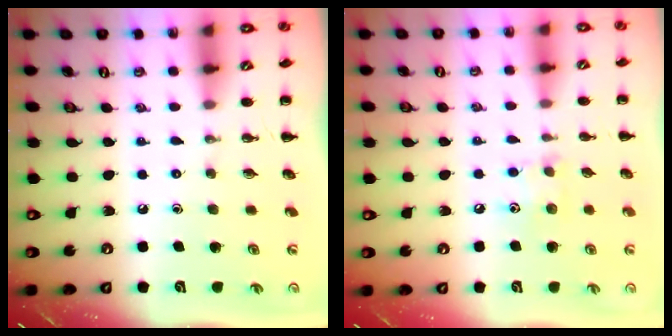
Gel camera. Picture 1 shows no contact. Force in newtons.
{"total": 7.6, "press": 7.5, "slide": 1.4}